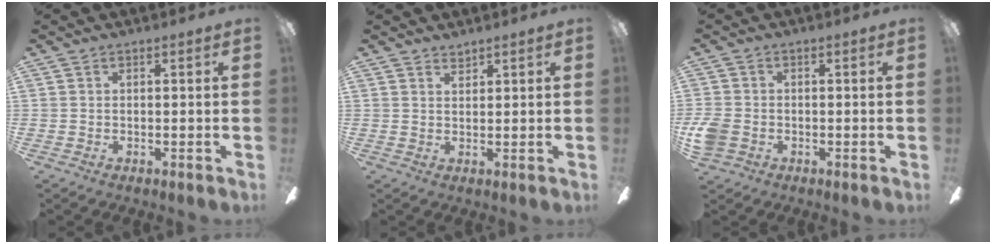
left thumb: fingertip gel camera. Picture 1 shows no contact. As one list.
[{"total": 1.8, "force": [1.7, 0.3, 0.0], "torque": [-0.002, -0.004, 0.033]}, {"total": 4.8, "force": [-1.4, 3.9, 2.5], "torque": [-0.059, 0.009, -0.026]}]